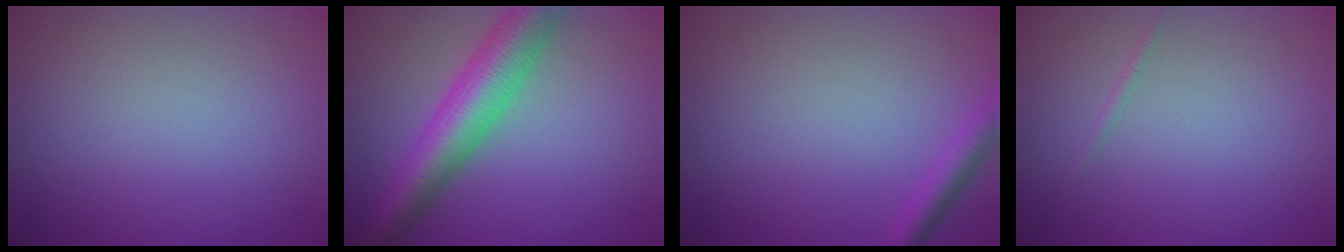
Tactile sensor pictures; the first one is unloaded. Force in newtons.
{"total": 7.7, "press": 7.7, "slide": 0.4}
{"total": 1.8, "press": 1.8, "slide": 0.1}
{"total": 0.6, "press": 0.6, "slide": 0.1}